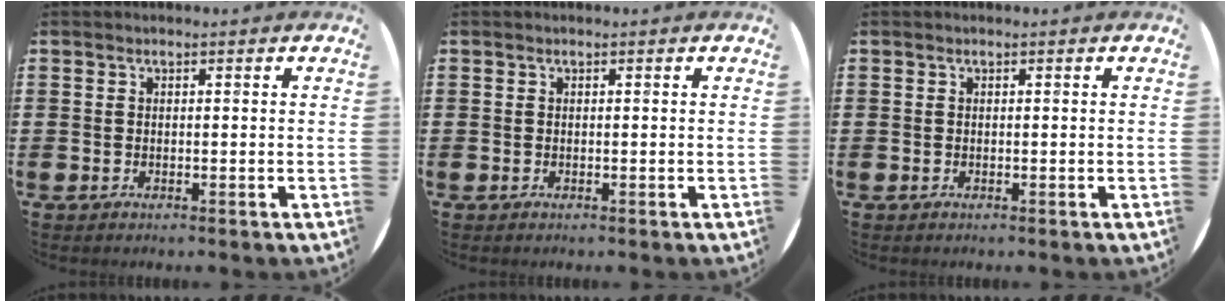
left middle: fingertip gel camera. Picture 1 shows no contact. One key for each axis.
{"total": 0.0}
{"total": 0.0}